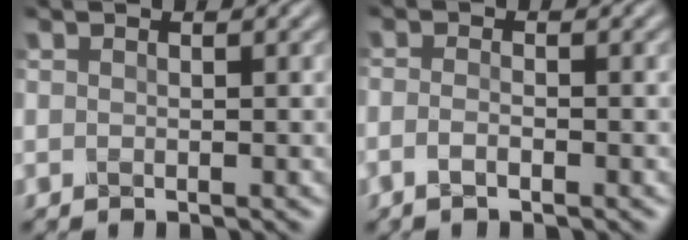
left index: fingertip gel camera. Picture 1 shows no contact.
{"total": 1.3, "force": [-0.9, 0.2, 0.8], "torque": [-0.030, 0.002, -0.021]}